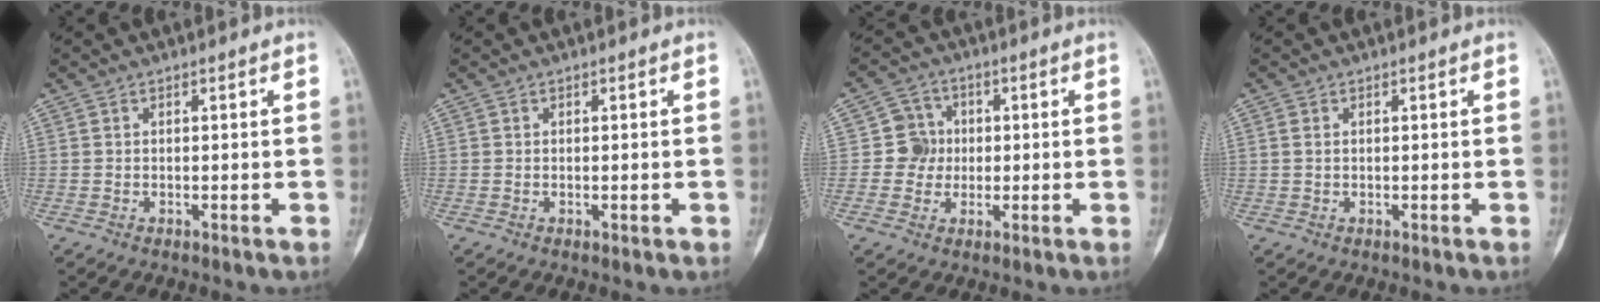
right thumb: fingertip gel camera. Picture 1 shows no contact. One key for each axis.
{"total": 0.7, "fx": -0.3, "fy": 0.1, "fz": 0.6, "tx": -0.008, "ty": -0.002, "tz": -0.002}
{"total": 5.5, "fx": -0.1, "fy": 5.5, "fz": 0.9, "tx": 0.024, "ty": 0.014, "tz": -0.009}
{"total": 1.0, "fx": 0.3, "fy": 0.6, "fz": 0.7, "tx": -0.018, "ty": 0.003, "tz": 0.009}